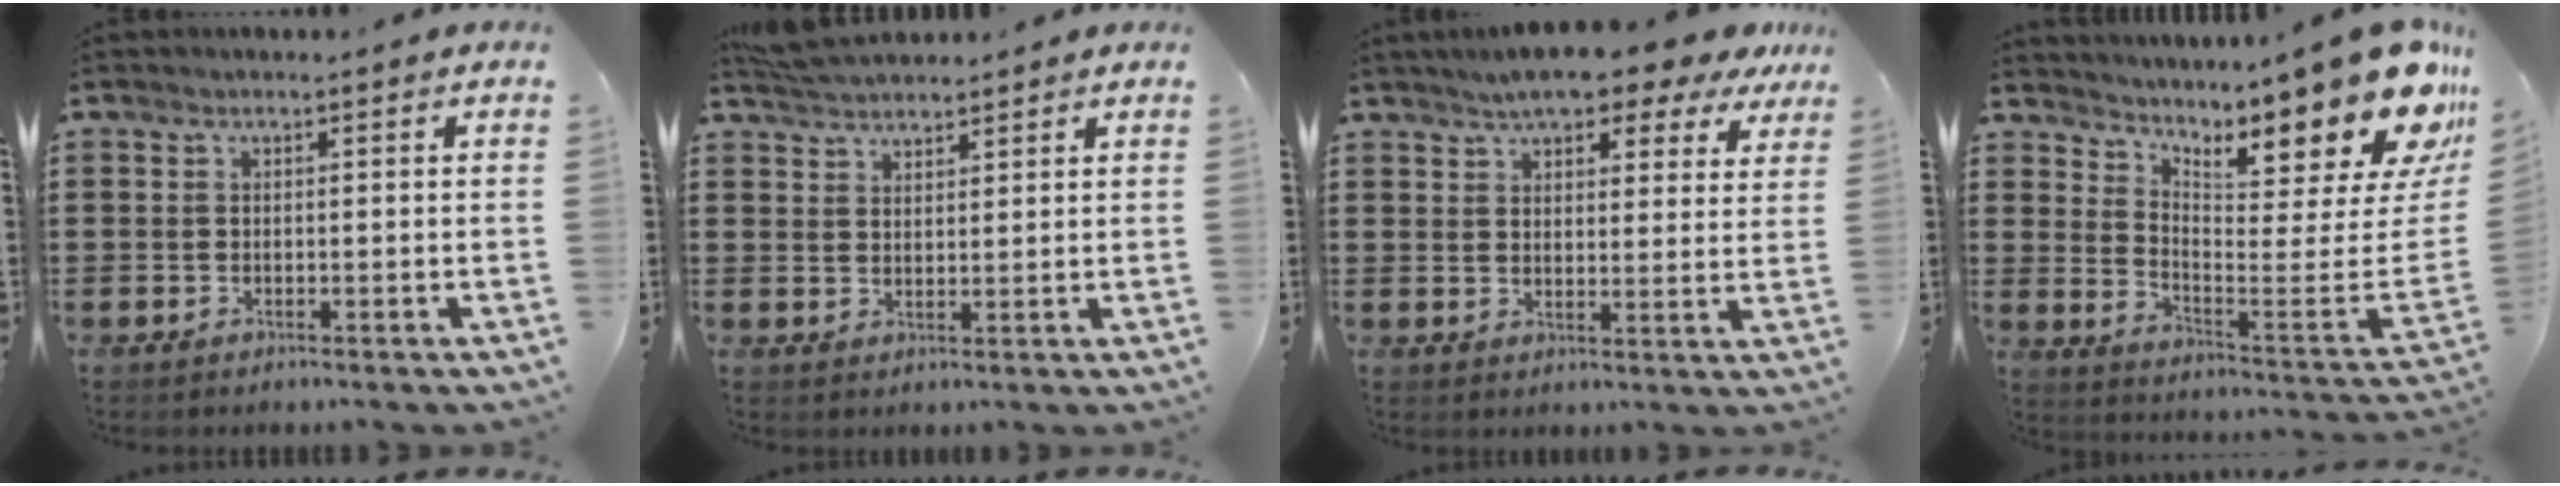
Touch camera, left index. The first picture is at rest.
{"total": 4.5, "force": [4.3, 1.0, 0.6], "torque": [-0.025, -0.006, 0.085]}
{"total": 6.9, "force": [6.0, 1.8, 2.8], "torque": [-0.062, -0.017, 0.105]}
{"total": 12.6, "force": [9.6, 2.4, 7.8], "torque": [-0.108, -0.099, 0.154]}